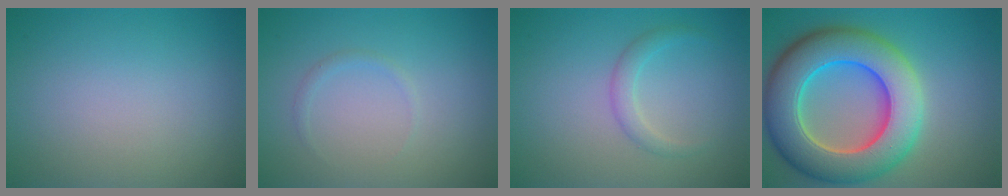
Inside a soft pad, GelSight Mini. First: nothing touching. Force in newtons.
{"total": 0.7, "press": 0.7, "slide": 0.1}
{"total": 1.6, "press": 1.6, "slide": 0.0}
{"total": 11.6, "press": 11.6, "slide": 0.7}